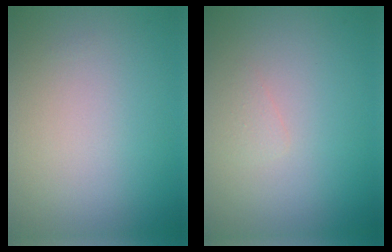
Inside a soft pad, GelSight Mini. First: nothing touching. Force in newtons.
{"total": 0.7, "press": 0.7, "slide": 0.0}